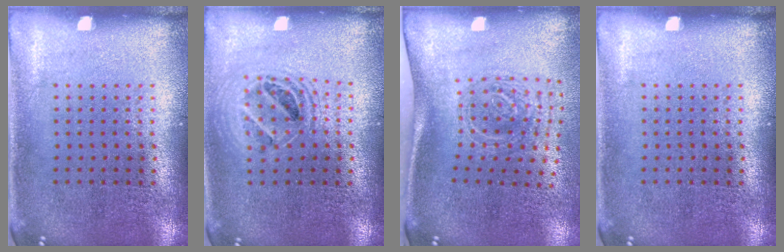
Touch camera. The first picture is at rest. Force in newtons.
{"total": 1.5, "press": 1.3, "slide": 0.7}
{"total": 1.9, "press": 1.3, "slide": 1.4}
{"total": 0.0}